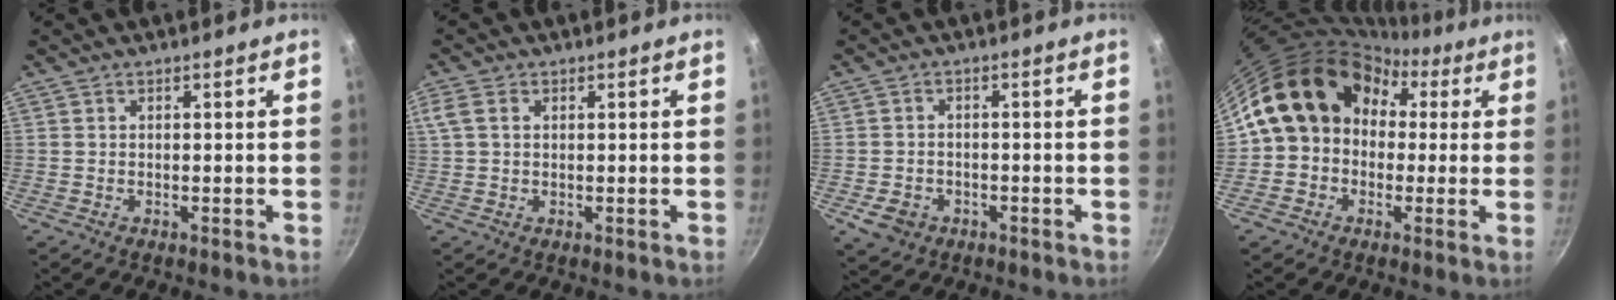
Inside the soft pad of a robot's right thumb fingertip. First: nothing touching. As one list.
[{"total": 3.1, "force": [0.9, 2.2, 2.0], "torque": [-0.041, 0.006, 0.017]}, {"total": 5.0, "force": [-2.0, 4.0, 2.3], "torque": [-0.040, 0.016, -0.025]}, {"total": 16.8, "force": [1.9, 14.1, 8.9], "torque": [-0.113, 0.056, 0.015]}]